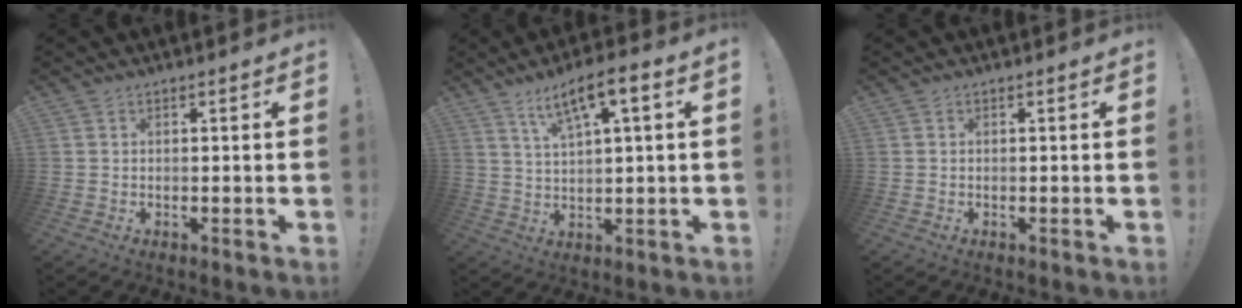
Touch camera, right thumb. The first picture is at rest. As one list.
[{"total": 8.5, "force": [4.0, 1.8, 7.3], "torque": [-0.129, -0.012, 0.069]}, {"total": 0.0}]